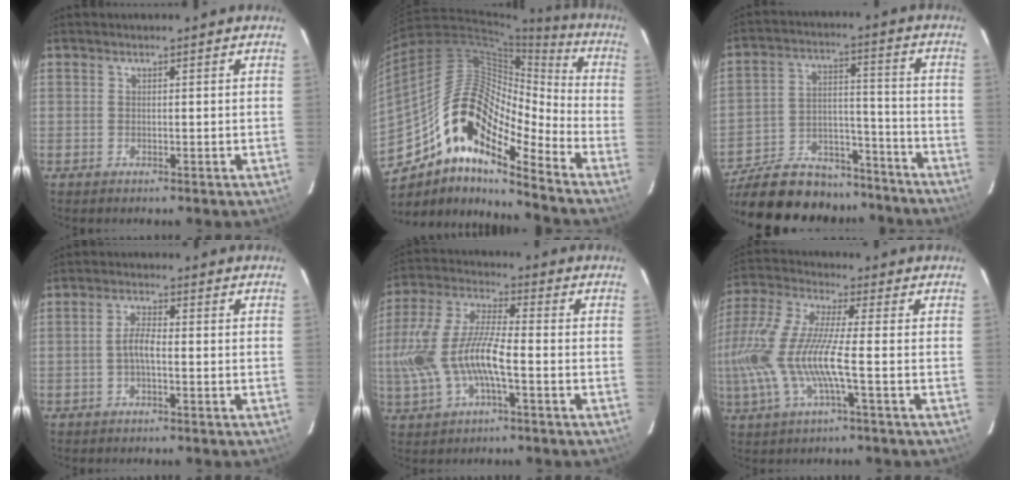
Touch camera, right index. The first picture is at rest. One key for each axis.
{"total": 19.2, "fx": -11.5, "fy": 6.1, "fz": 14.1, "tx": -0.237, "ty": -0.010, "tz": -0.228}
{"total": 26.1, "fx": -21.5, "fy": 10.6, "fz": 10.2, "tx": -0.218, "ty": 0.025, "tz": -0.306}
{"total": 2.9, "fx": -0.9, "fy": 0.8, "fz": 2.7, "tx": -0.059, "ty": 0.008, "tz": -0.018}
{"total": 14.3, "fx": -3.2, "fy": 5.0, "fz": 13.0, "tx": -0.278, "ty": 0.003, "tz": -0.060}
{"total": 15.4, "fx": -3.4, "fy": 2.2, "fz": 14.9, "tx": -0.299, "ty": -0.012, "tz": -0.069}